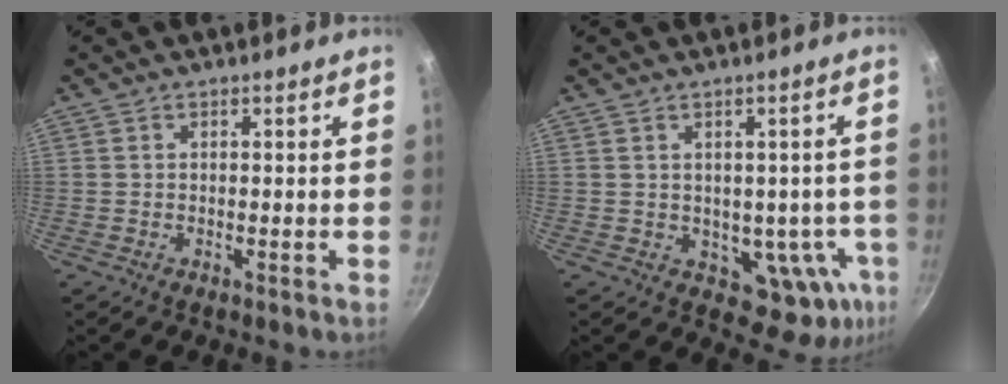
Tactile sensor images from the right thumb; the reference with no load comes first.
{"total": 9.4, "force": [-1.4, 6.5, 6.7], "torque": [-0.035, 0.009, -0.002]}